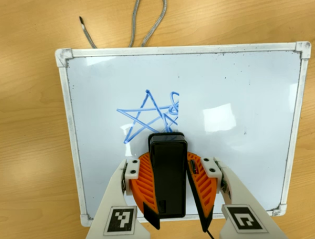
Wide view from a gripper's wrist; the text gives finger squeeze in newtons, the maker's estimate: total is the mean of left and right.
{"total": 10.4, "left": 9.6, "right": 11.3}